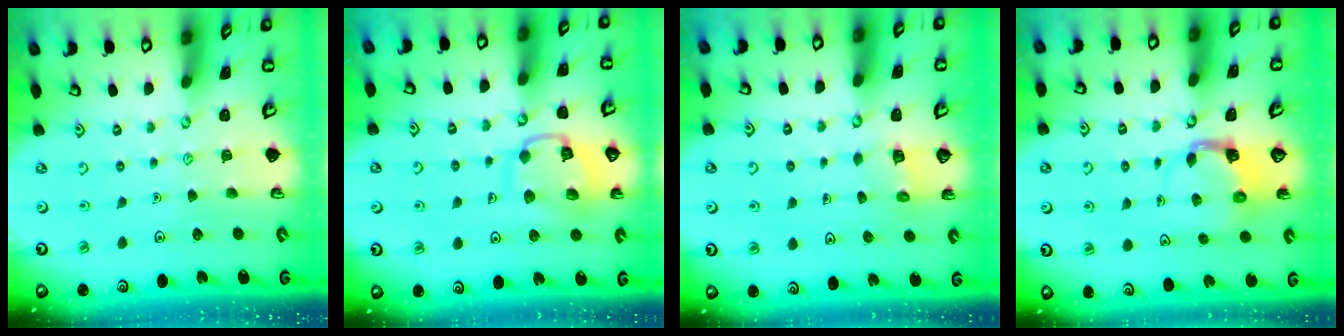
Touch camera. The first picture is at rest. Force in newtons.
{"total": 14.0, "press": 13.9, "slide": 1.3}
{"total": 3.0, "press": 3.0, "slide": 0.1}
{"total": 3.7, "press": 3.6, "slide": 0.6}